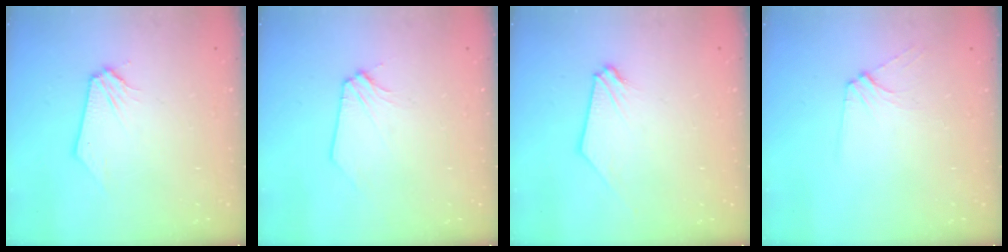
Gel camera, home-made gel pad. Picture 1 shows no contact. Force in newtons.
{"total": 0.6, "press": 0.6, "slide": 0.1}
{"total": 0.0}
{"total": 4.9, "press": 4.8, "slide": 0.6}